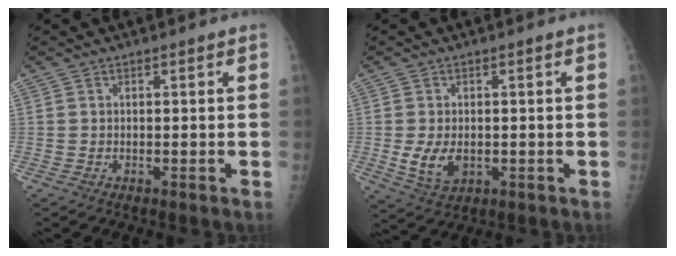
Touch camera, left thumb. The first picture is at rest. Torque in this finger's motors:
{"motor_torque": [-0.23, 1.06, 0.64, -0.12, 0.06]}